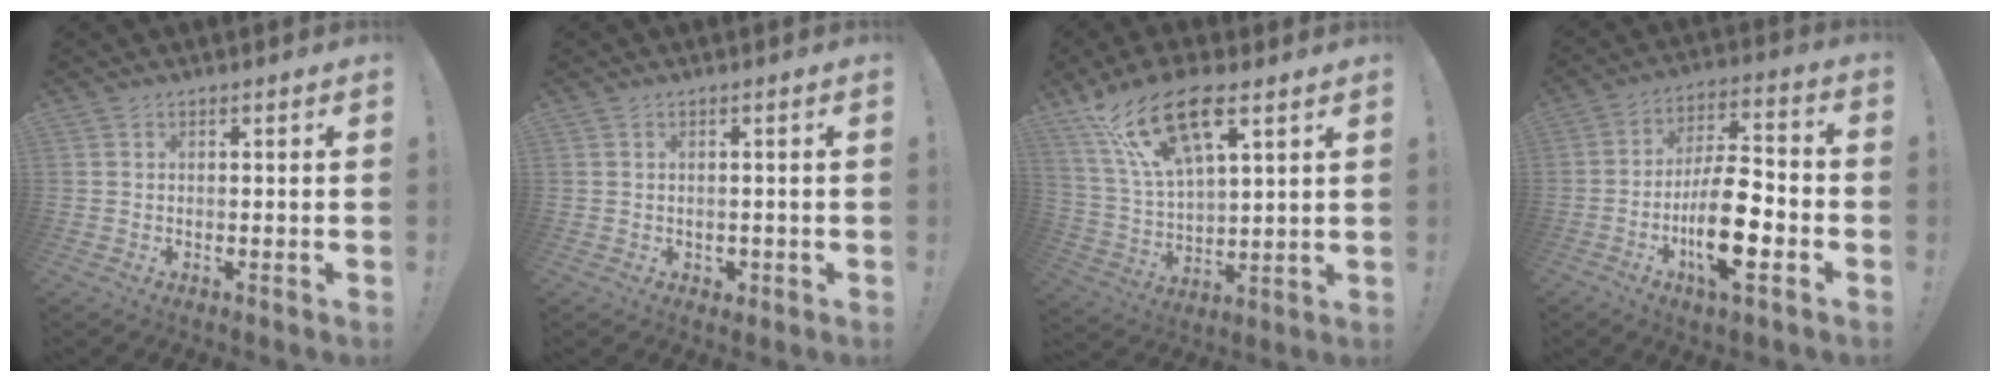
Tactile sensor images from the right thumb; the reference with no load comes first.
{"total": 1.5, "force": [0.0, 1.4, 0.6], "torque": [-0.006, -0.001, -0.001]}
{"total": 18.8, "force": [11.1, 7.8, 13.1], "torque": [-0.248, -0.050, 0.192]}
{"total": 16.7, "force": [-5.4, 6.1, 14.5], "torque": [-0.264, 0.016, -0.091]}